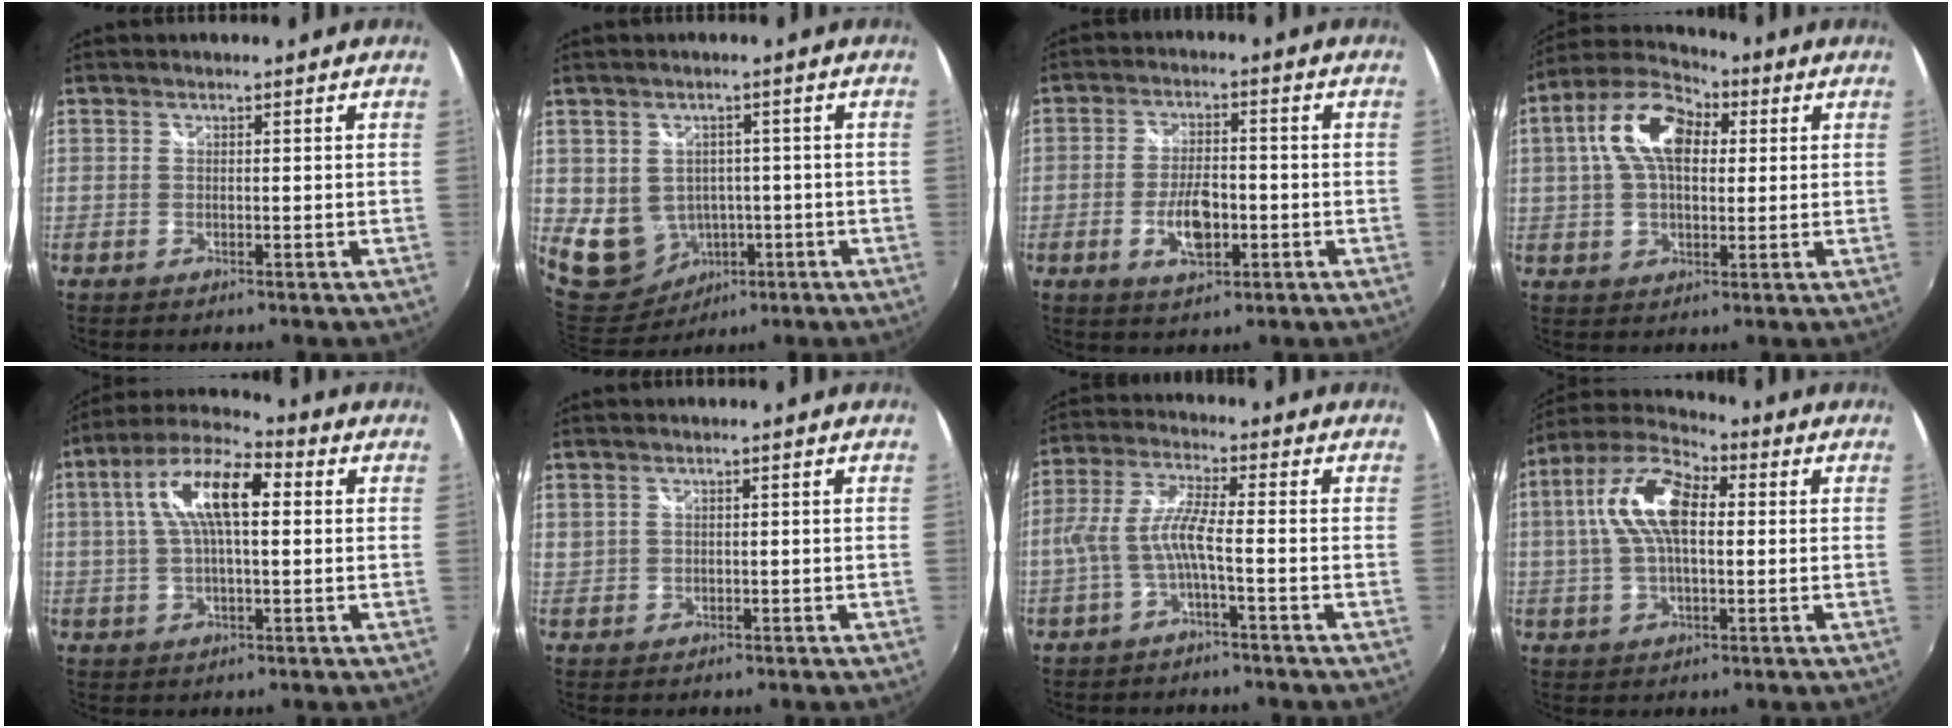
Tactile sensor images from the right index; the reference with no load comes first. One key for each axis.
{"total": 9.8, "fx": -1.8, "fy": 8.9, "fz": 3.7, "tx": -0.100, "ty": -0.001, "tz": -0.001}
{"total": 7.5, "fx": -2.4, "fy": 3.4, "fz": 6.2, "tx": -0.125, "ty": -0.003, "tz": -0.038}
{"total": 13.0, "fx": 3.1, "fy": 7.6, "fz": 10.0, "tx": -0.192, "ty": 0.033, "tz": 0.046}
{"total": 12.7, "fx": 2.7, "fy": 4.8, "fz": 11.5, "tx": -0.214, "ty": 0.027, "tz": 0.041}
{"total": 2.2, "fx": 1.3, "fy": 1.6, "fz": 0.8, "tx": -0.012, "ty": 0.002, "tz": 0.030}
{"total": 6.2, "fx": -2.4, "fy": 0.3, "fz": 5.8, "tx": -0.133, "ty": 0.005, "tz": -0.040}
{"total": 13.0, "fx": 2.0, "fy": 6.3, "fz": 11.2, "tx": -0.218, "ty": 0.025, "tz": 0.029}